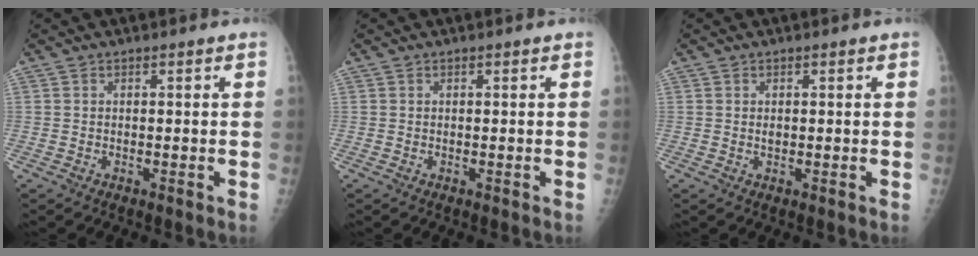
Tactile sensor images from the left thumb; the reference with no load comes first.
{"total": 0.0}
{"total": 0.8, "force": [0.2, 0.6, 0.6], "torque": [-0.009, 0.000, 0.004]}